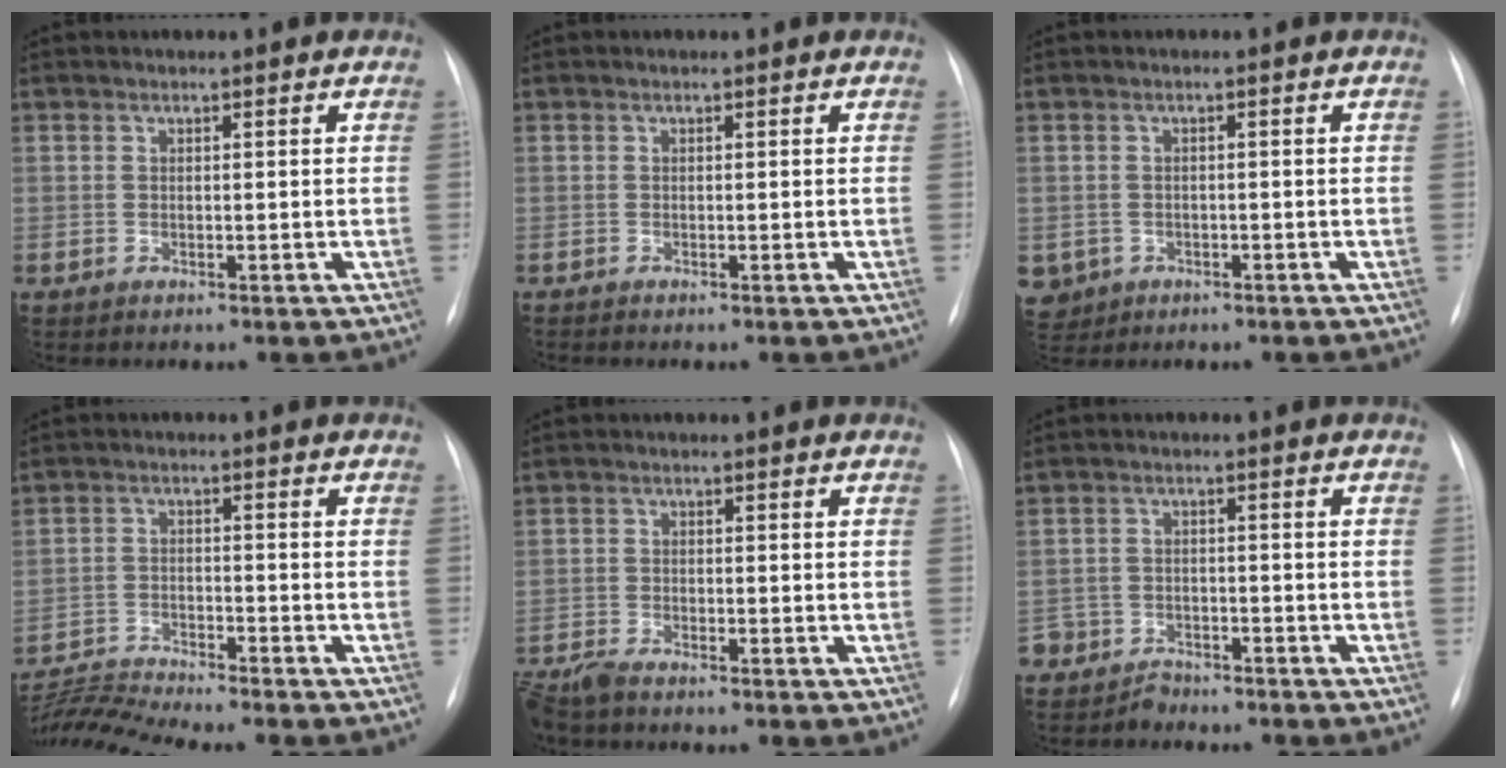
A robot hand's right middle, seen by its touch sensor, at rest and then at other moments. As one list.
[{"total": 0.0}, {"total": 5.3, "force": [-2.3, 4.7, 1.0], "torque": [-0.021, 0.005, -0.030]}, {"total": 8.1, "force": [-7.7, -2.1, 1.2], "torque": [-0.028, -0.005, -0.140]}, {"total": 4.3, "force": [-3.9, 0.6, 1.8], "torque": [-0.035, -0.015, -0.074]}, {"total": 4.4, "force": [-3.9, 2.2, -0.5], "torque": [0.013, 0.003, -0.072]}]